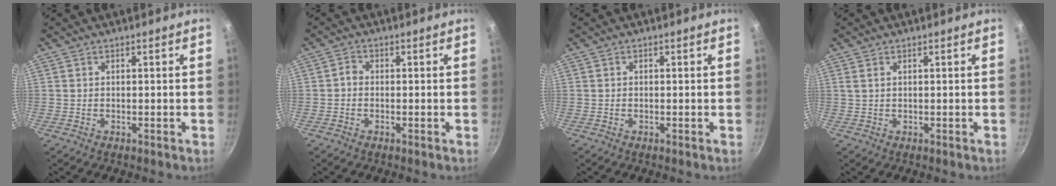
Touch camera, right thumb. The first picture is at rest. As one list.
[{"total": 1.5, "force": [-0.5, 1.1, 0.8], "torque": [-0.014, 0.010, -0.014]}, {"total": 0.0}, {"total": 0.7, "force": [0.4, 0.3, 0.5], "torque": [-0.011, 0.001, 0.009]}]